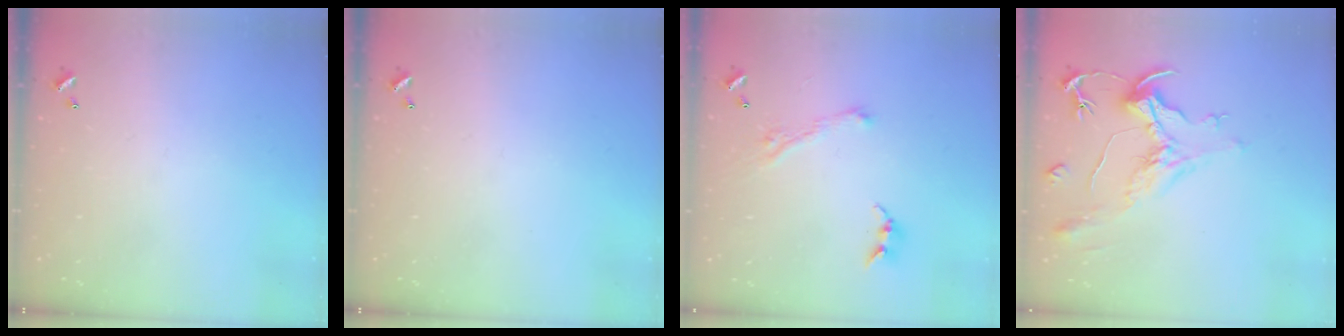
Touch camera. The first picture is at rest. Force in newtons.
{"total": 0.0}
{"total": 3.7, "press": 3.6, "slide": 0.7}
{"total": 2.1, "press": 1.6, "slide": 1.4}